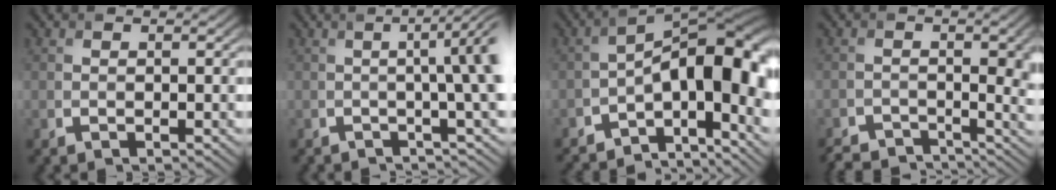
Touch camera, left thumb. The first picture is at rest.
{"total": 6.9, "force": [-0.4, 1.1, 6.8], "torque": [-0.079, 0.001, -0.002]}
{"total": 11.8, "force": [-5.0, 4.3, 9.7], "torque": [-0.150, -0.003, -0.085]}
{"total": 4.6, "force": [-3.4, 1.3, 2.8], "torque": [-0.044, -0.005, -0.057]}